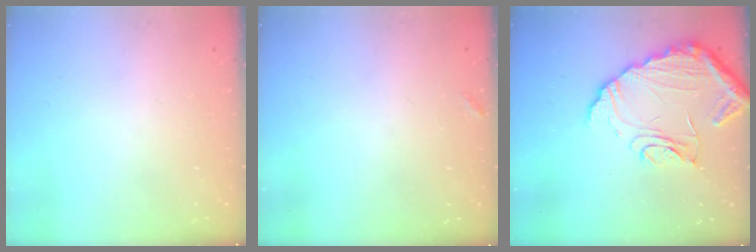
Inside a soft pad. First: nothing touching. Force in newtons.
{"total": 4.1, "press": 4.1, "slide": 0.1}
{"total": 14.7, "press": 14.6, "slide": 1.0}